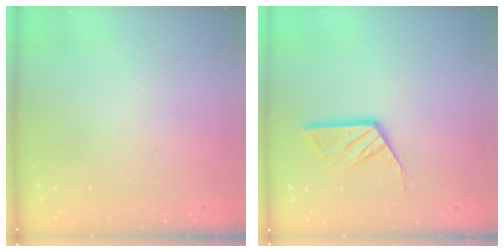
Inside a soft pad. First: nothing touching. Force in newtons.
{"total": 9.1, "press": 9.1, "slide": 0.4}